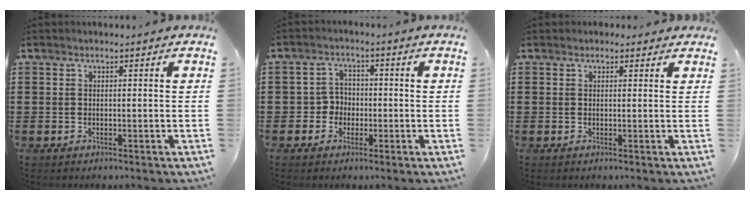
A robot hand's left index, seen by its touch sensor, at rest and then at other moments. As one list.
[{"total": 3.5, "force": [-1.1, 3.1, 1.1], "torque": [-0.033, 0.006, -0.026]}, {"total": 1.3, "force": [1.0, 0.9, 0.2], "torque": [0.000, 0.003, 0.017]}]